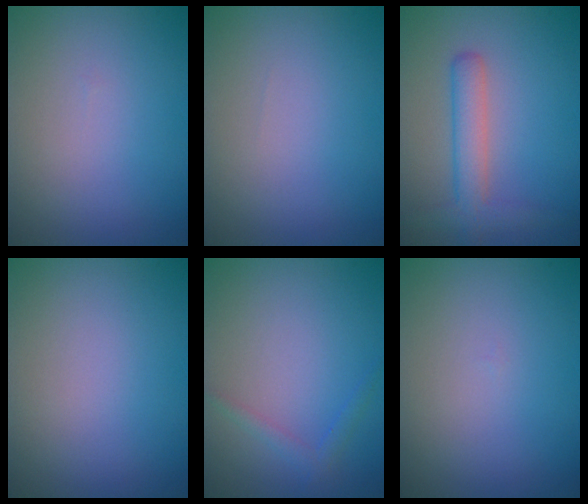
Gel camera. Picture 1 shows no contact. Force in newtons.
{"total": 0.0}
{"total": 3.5, "press": 3.5, "slide": 0.1}
{"total": 0.0}
{"total": 1.2, "press": 1.2, "slide": 0.1}
{"total": 0.0}